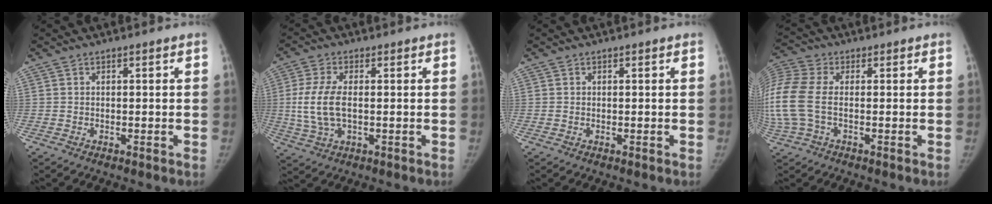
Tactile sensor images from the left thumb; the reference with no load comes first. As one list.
[{"total": 8.5, "force": [0.0, 4.3, 7.3], "torque": [-0.167, -0.001, 0.001]}, {"total": 0.0}, {"total": 13.4, "force": [-0.6, 7.9, 10.8], "torque": [-0.291, 0.016, -0.012]}]